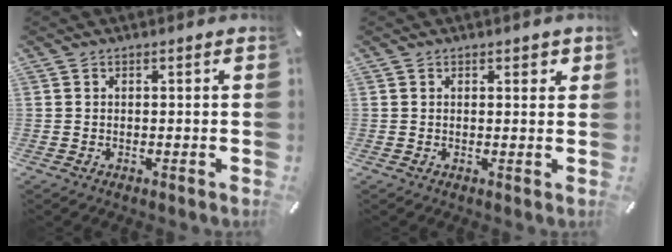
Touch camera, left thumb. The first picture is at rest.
{"total": 1.3, "force": [0.7, 0.8, 0.8], "torque": [-0.001, -0.004, 0.010]}